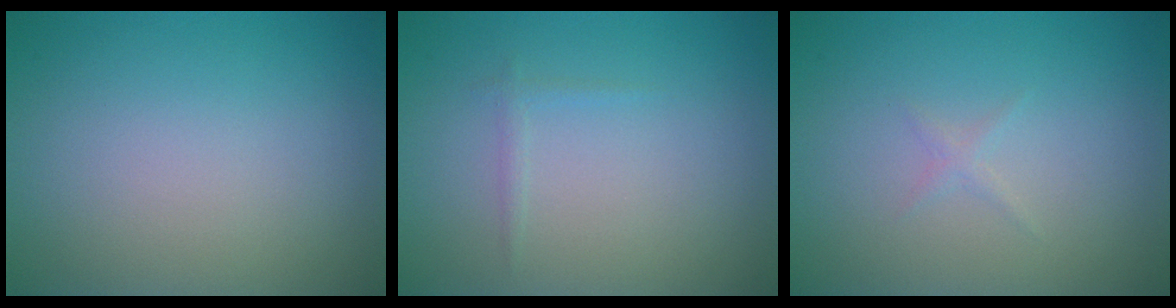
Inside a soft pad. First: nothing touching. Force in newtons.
{"total": 0.6, "press": 0.6, "slide": 0.0}
{"total": 0.5, "press": 0.5, "slide": 0.0}